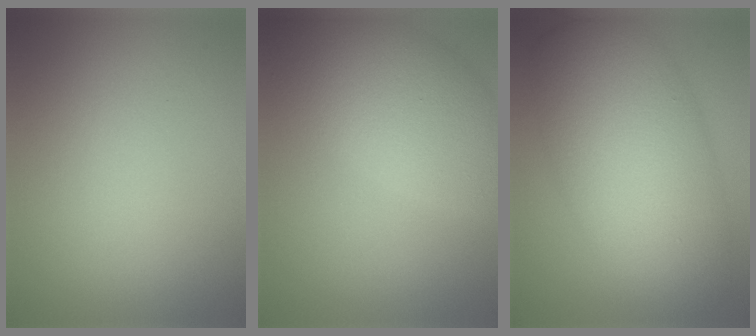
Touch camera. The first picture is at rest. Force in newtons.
{"total": 8.1, "press": 8.1, "slide": 0.3}
{"total": 11.1, "press": 11.1, "slide": 0.3}